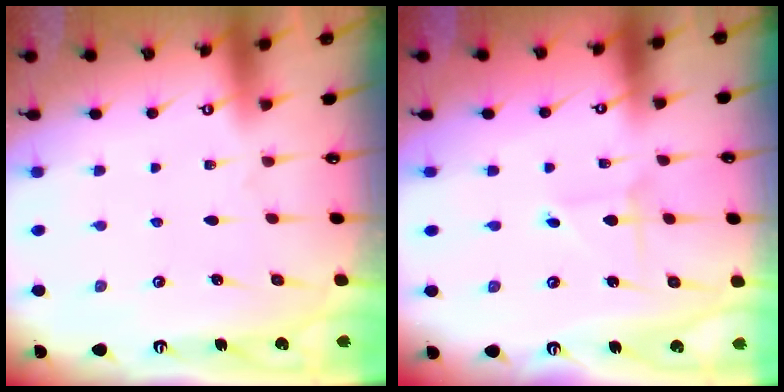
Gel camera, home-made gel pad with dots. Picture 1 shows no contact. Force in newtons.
{"total": 0.8, "press": 0.8, "slide": 0.0}